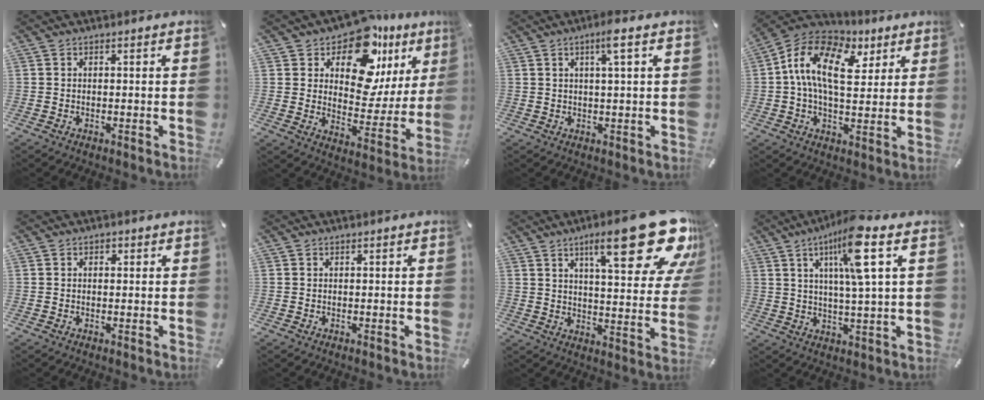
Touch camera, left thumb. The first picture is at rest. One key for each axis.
{"total": 16.5, "fx": 10.8, "fy": 9.3, "fz": 8.5, "tx": -0.131, "ty": -0.083, "tz": 0.188}
{"total": 4.6, "fx": 2.1, "fy": 0.3, "fz": 4.0, "tx": -0.075, "ty": -0.002, "tz": 0.031}
{"total": 15.1, "fx": 4.6, "fy": 9.2, "fz": 11.0, "tx": -0.232, "ty": -0.011, "tz": 0.082}
{"total": 0.8, "fx": 0.2, "fy": 0.7, "fz": 0.3, "tx": -0.005, "ty": 0.004, "tz": 0.003}
{"total": 0.0}
{"total": 24.6, "fx": 13.6, "fy": 8.1, "fz": 18.7, "tx": -0.260, "ty": -0.081, "tz": 0.214}
{"total": 12.6, "fx": 5.1, "fy": 1.9, "fz": 11.3, "tx": -0.205, "ty": -0.008, "tz": 0.080}